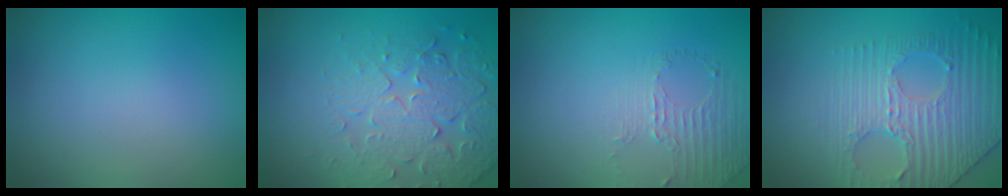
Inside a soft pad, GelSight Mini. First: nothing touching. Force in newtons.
{"total": 4.1, "press": 3.9, "slide": 1.3}
{"total": 1.4, "press": 0.6, "slide": 1.2}
{"total": 3.9, "press": 3.8, "slide": 0.8}